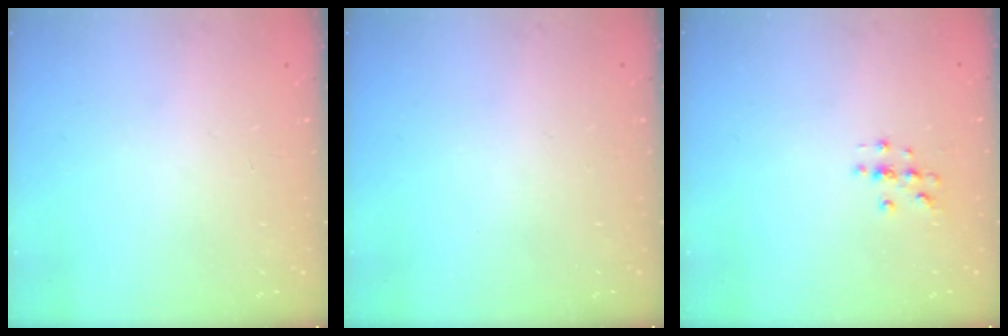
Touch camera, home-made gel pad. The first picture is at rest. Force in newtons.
{"total": 0.0}
{"total": 2.0, "press": 2.0, "slide": 0.2}